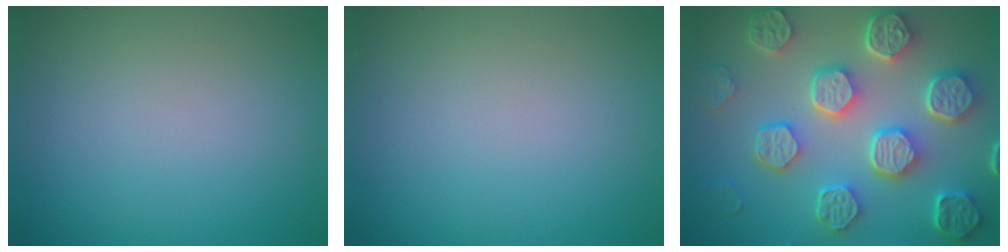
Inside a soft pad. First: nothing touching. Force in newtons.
{"total": 0.0}
{"total": 8.8, "press": 6.7, "slide": 5.6}